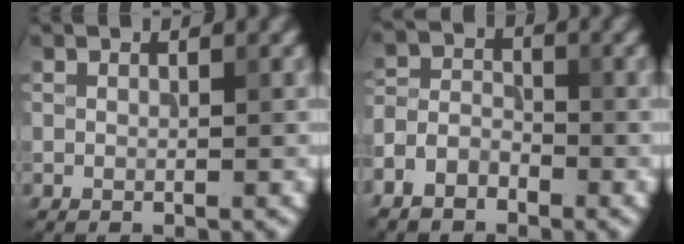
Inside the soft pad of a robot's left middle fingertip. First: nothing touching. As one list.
[{"total": 3.4, "force": [-2.4, 2.0, 1.4], "torque": [-0.027, 0.004, -0.056]}]